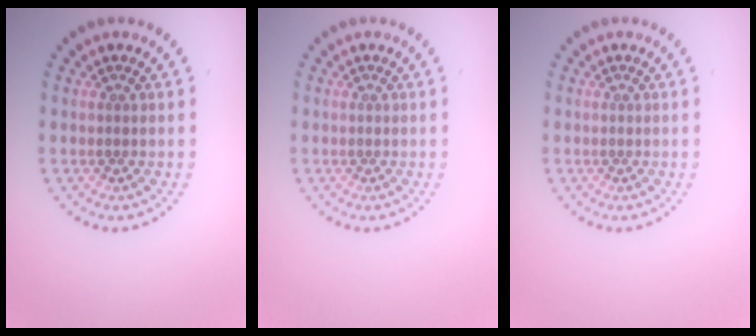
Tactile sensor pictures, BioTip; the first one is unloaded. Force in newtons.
{"total": 0.0}
{"total": 0.0}